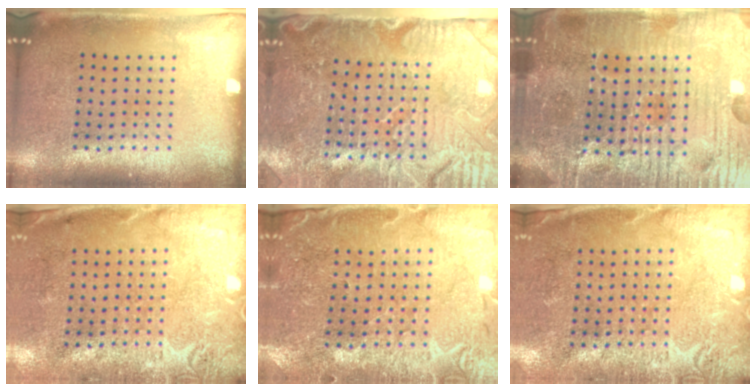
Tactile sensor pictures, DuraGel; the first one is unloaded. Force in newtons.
{"total": 5.0, "press": 4.5, "slide": 2.2}
{"total": 6.5, "press": 6.0, "slide": 2.6}
{"total": 2.7, "press": 2.2, "slide": 1.7}
{"total": 1.0, "press": 1.0, "slide": 0.2}
{"total": 2.8, "press": 2.6, "slide": 0.9}